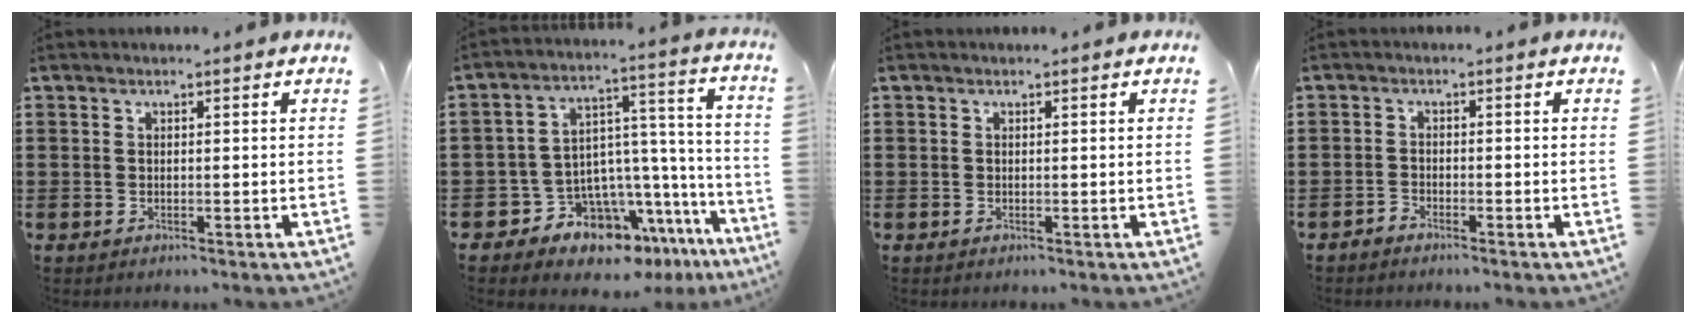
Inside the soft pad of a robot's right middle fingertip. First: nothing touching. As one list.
[{"total": 9.2, "force": [-7.6, 4.5, 2.6], "torque": [-0.064, 0.000, -0.142]}, {"total": 0.0}, {"total": 1.4, "force": [-1.4, 0.0, 0.2], "torque": [-0.007, 0.002, -0.028]}]